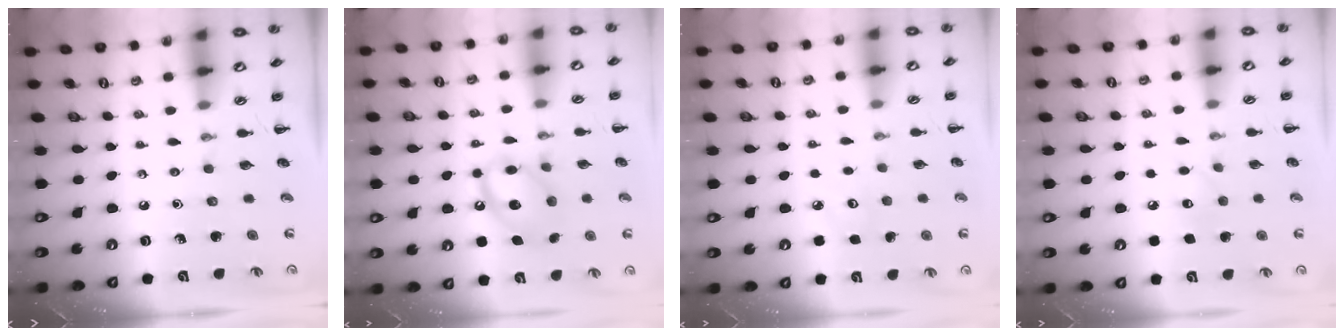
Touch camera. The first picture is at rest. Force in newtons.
{"total": 13.5, "press": 13.4, "slide": 2.0}
{"total": 3.4, "press": 3.3, "slide": 1.1}
{"total": 5.3, "press": 5.2, "slide": 0.9}